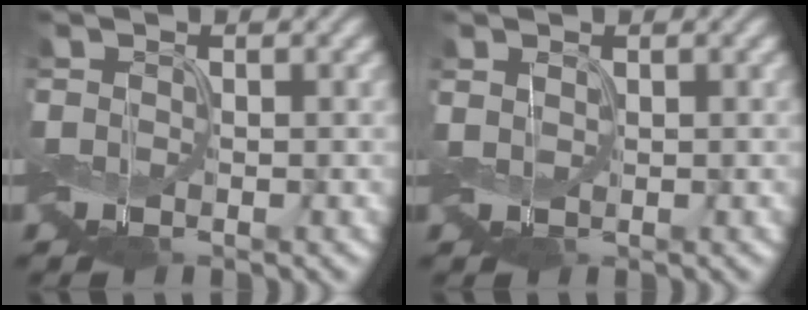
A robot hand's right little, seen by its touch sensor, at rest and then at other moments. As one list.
[{"total": 0.7, "force": [0.3, 0.5, 0.5], "torque": [-0.015, 0.001, 0.006]}]